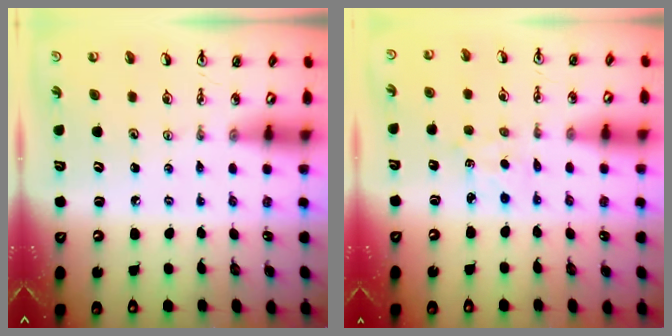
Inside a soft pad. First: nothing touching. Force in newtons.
{"total": 2.3, "press": 2.3, "slide": 0.2}